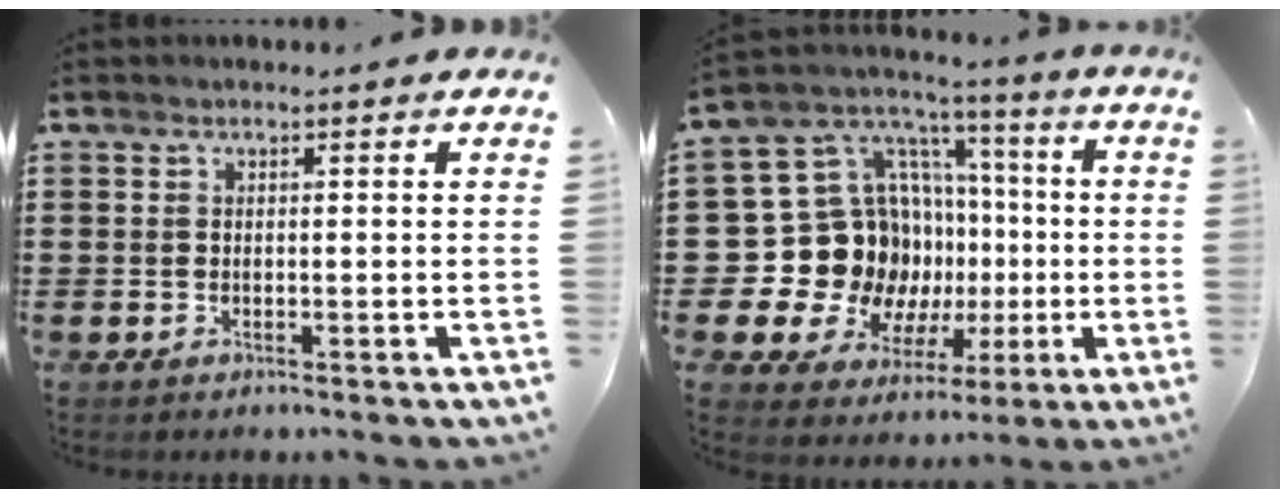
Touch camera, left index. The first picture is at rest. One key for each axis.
{"total": 19.2, "fx": -2.0, "fy": 17.4, "fz": 8.0, "tx": -0.190, "ty": -0.034, "tz": 0.016}